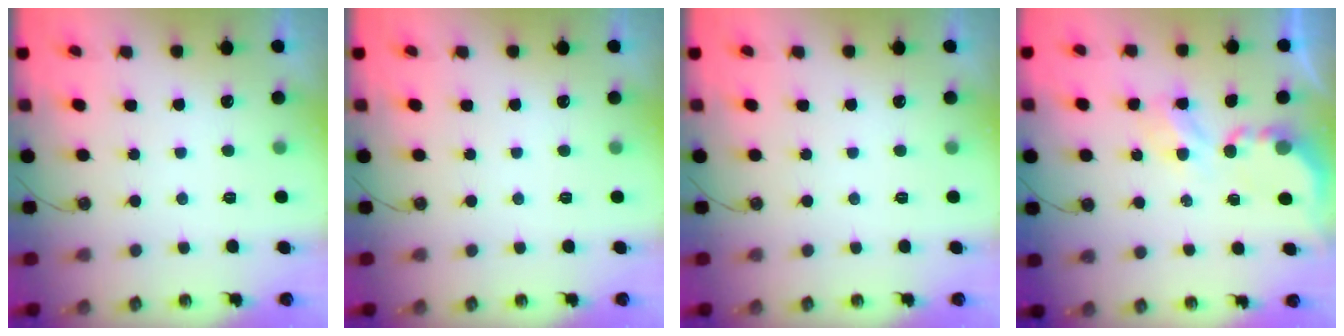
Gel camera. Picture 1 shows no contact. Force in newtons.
{"total": 0.0}
{"total": 0.0}
{"total": 4.0, "press": 4.0, "slide": 0.1}